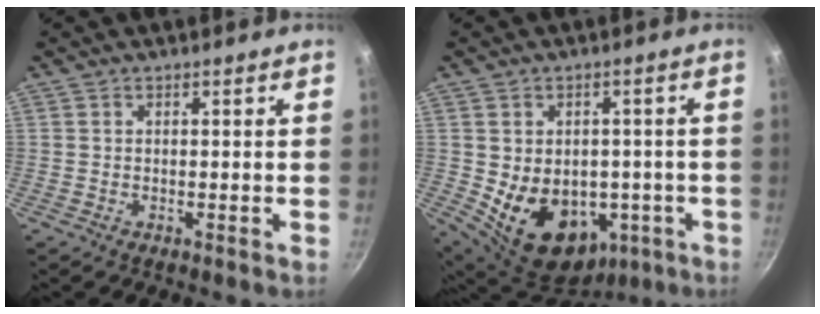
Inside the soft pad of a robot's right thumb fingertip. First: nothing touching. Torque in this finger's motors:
{"motor_torque": [-0.19, 0.97, 0.64, 0.64, 0.18]}